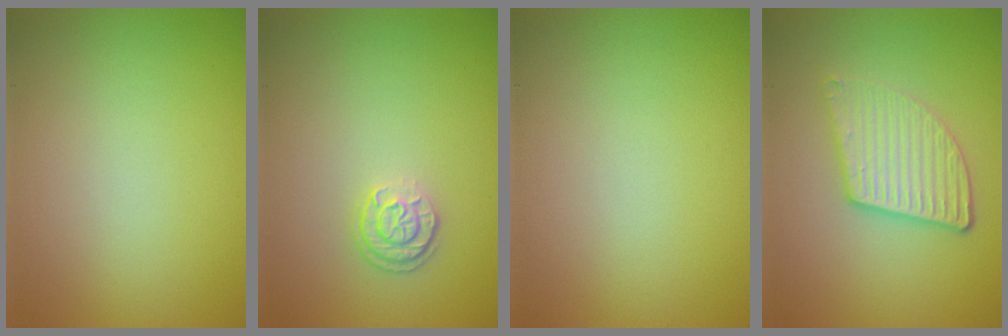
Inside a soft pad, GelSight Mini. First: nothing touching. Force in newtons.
{"total": 1.8, "press": 1.5, "slide": 0.9}
{"total": 0.0}
{"total": 3.8, "press": 3.2, "slide": 1.9}